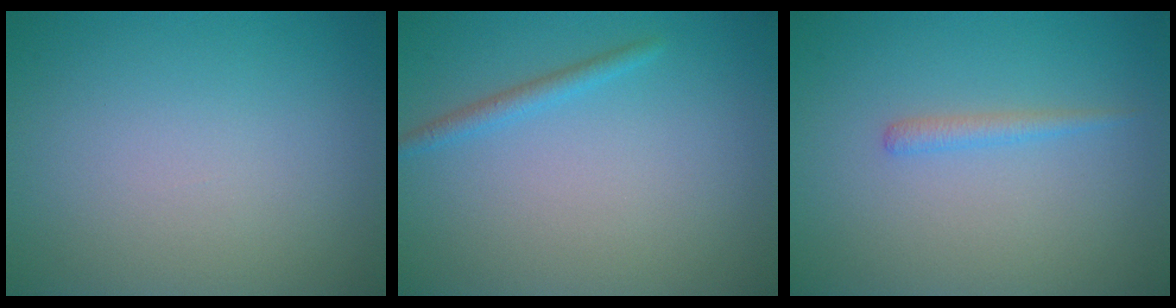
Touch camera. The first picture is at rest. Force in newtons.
{"total": 1.4, "press": 1.4, "slide": 0.1}
{"total": 1.1, "press": 1.1, "slide": 0.1}